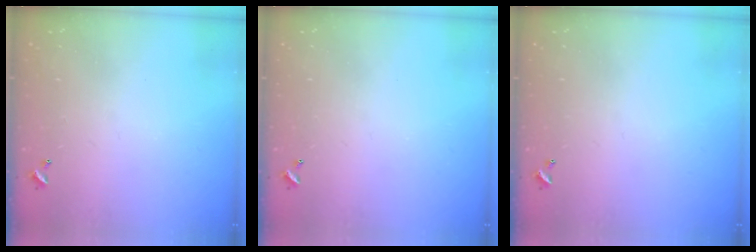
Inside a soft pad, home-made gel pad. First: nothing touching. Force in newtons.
{"total": 0.0}
{"total": 0.0}